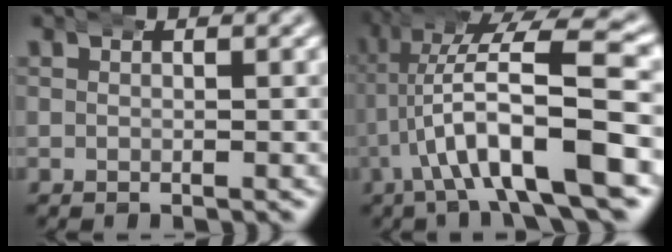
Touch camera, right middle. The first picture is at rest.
{"total": 10.3, "force": [0.0, 3.7, 9.6], "torque": [-0.156, 0.008, 0.002]}